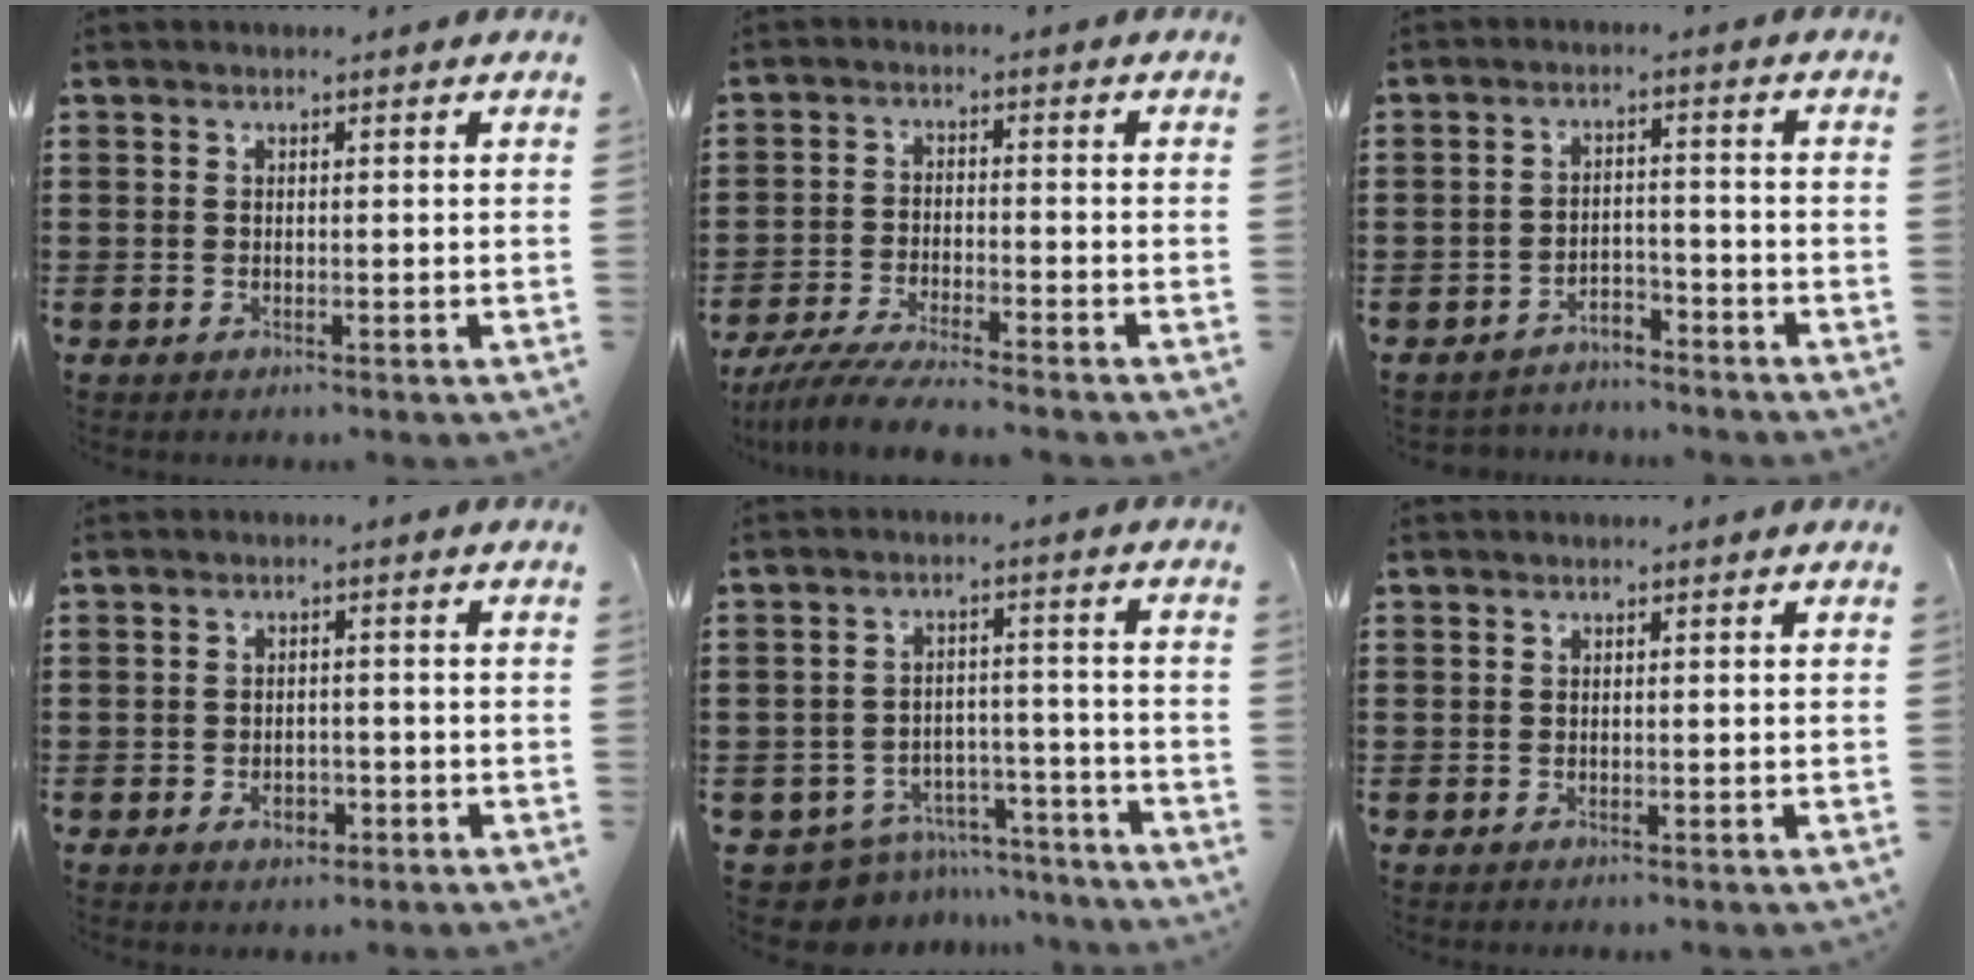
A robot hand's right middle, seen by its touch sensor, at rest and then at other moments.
{"total": 5.2, "force": [-4.8, -0.1, 2.0], "torque": [-0.053, -0.019, -0.096]}
{"total": 3.4, "force": [-3.3, 0.6, 0.2], "torque": [-0.010, 0.002, -0.071]}
{"total": 2.8, "force": [-1.4, 1.6, 1.8], "torque": [-0.028, -0.002, -0.029]}
{"total": 7.8, "force": [-7.5, 1.8, 1.2], "torque": [-0.033, 0.018, -0.148]}
{"total": 0.0}